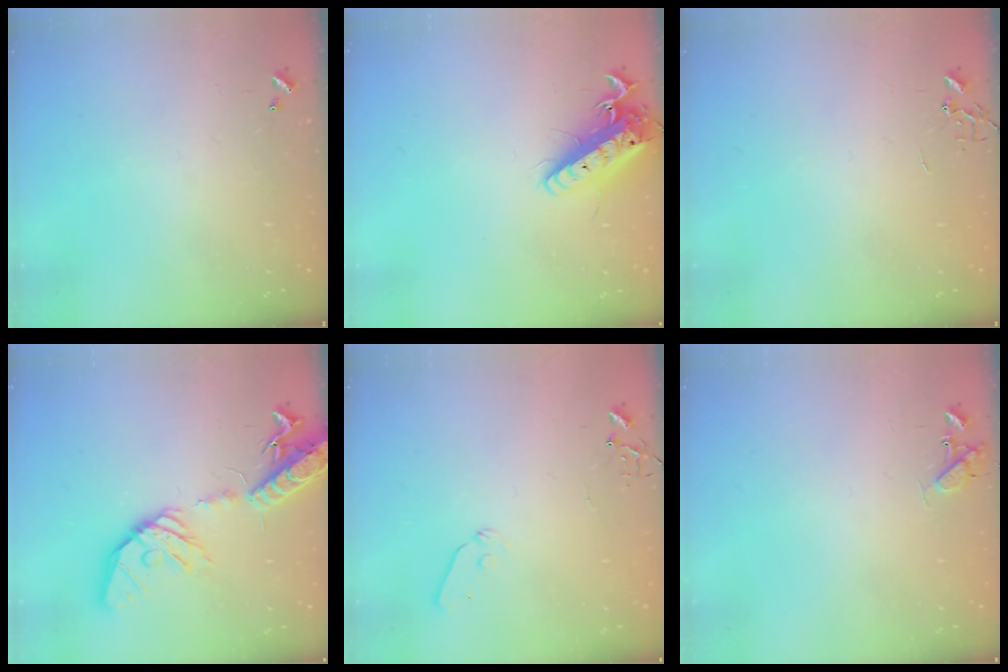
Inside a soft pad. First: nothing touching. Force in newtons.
{"total": 15.2, "press": 14.9, "slide": 3.0}
{"total": 0.0}
{"total": 22.7, "press": 22.4, "slide": 3.7}
{"total": 4.9, "press": 4.8, "slide": 0.7}
{"total": 8.6, "press": 8.6, "slide": 0.7}